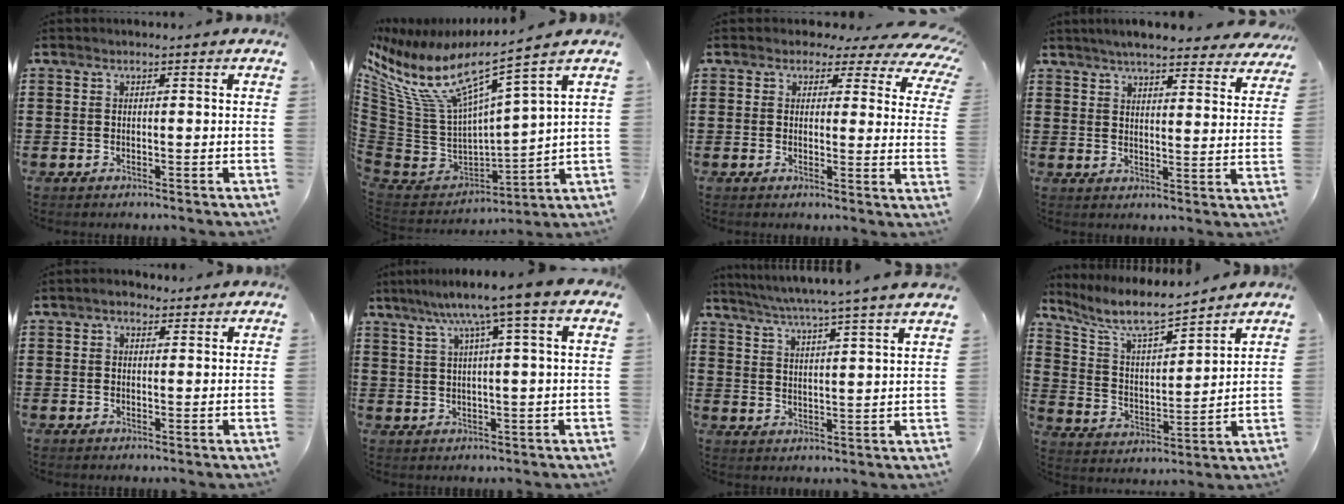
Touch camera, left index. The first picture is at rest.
{"total": 8.4, "force": [5.0, 2.1, 6.5], "torque": [-0.168, -0.053, 0.073]}
{"total": 3.2, "force": [2.2, 1.8, 1.6], "torque": [-0.030, -0.013, 0.032]}
{"total": 5.8, "force": [5.4, 0.1, 2.2], "torque": [-0.052, -0.022, 0.094]}
{"total": 1.7, "force": [1.1, 1.1, 0.7], "torque": [-0.009, 0.004, 0.018]}
{"total": 7.5, "force": [3.7, -0.4, 6.5], "torque": [-0.135, -0.003, 0.058]}
{"total": 4.8, "force": [4.2, -1.3, 1.9], "torque": [-0.052, -0.032, 0.068]}
{"total": 8.3, "force": [7.1, 1.3, 4.3], "torque": [-0.110, -0.037, 0.121]}